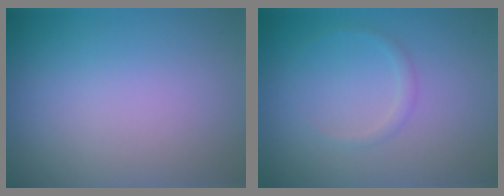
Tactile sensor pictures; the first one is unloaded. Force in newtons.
{"total": 0.8, "press": 0.8, "slide": 0.0}